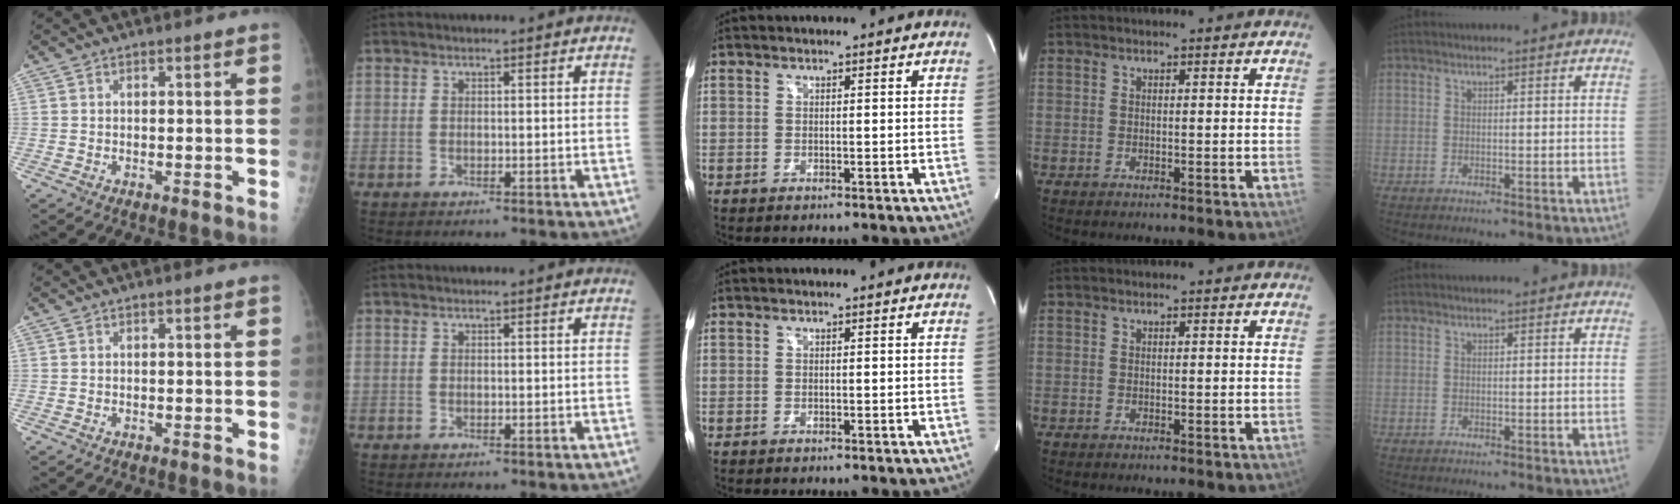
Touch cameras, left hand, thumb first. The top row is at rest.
{}